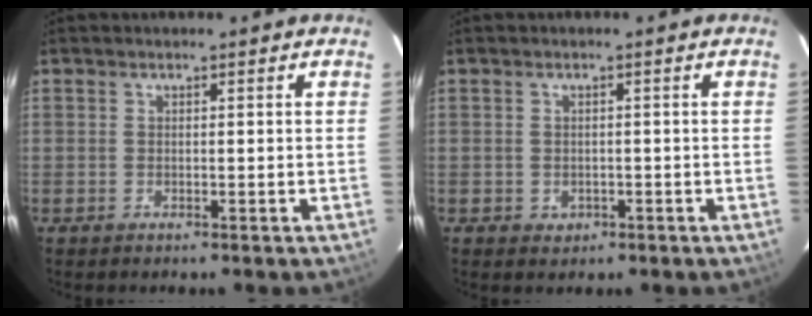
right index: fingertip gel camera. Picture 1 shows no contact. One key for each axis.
{"total": 2.0, "fx": -0.5, "fy": 1.9, "fz": 0.5, "tx": -0.007, "ty": 0.001, "tz": -0.001}